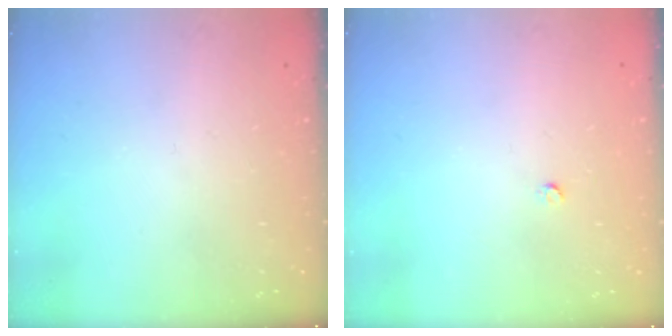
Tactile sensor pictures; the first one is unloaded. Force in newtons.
{"total": 2.2, "press": 2.2, "slide": 0.3}